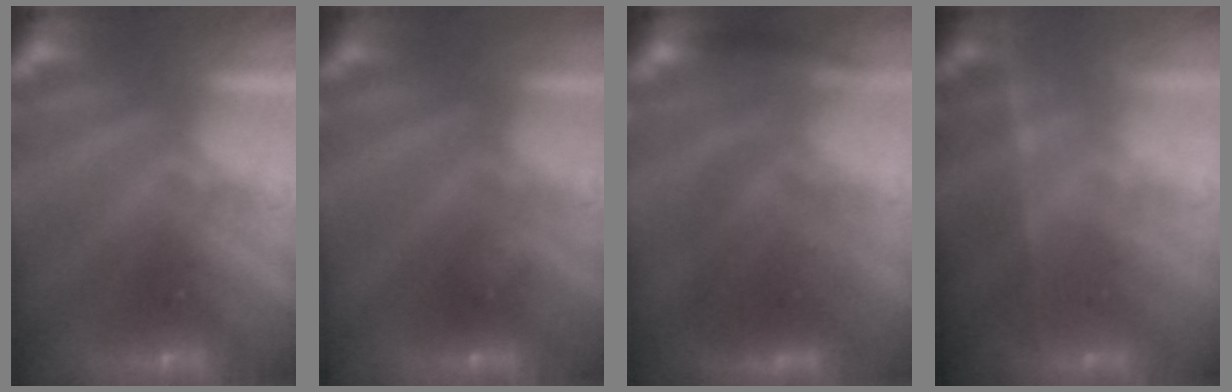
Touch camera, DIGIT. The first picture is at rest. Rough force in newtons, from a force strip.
{"total": 2.3}
{"total": 2.6}
{"total": 1.7}